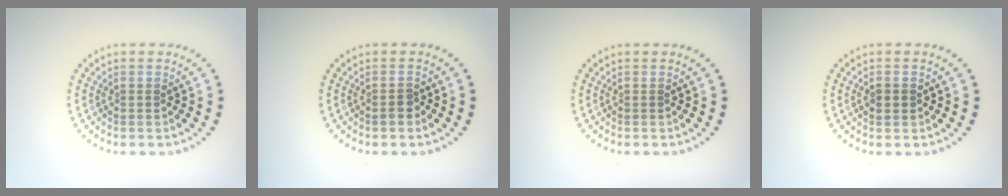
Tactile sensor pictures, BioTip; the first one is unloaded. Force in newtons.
{"total": 1.3, "press": 1.1, "slide": 0.6}
{"total": 0.0}
{"total": 1.7, "press": 1.7, "slide": 0.2}